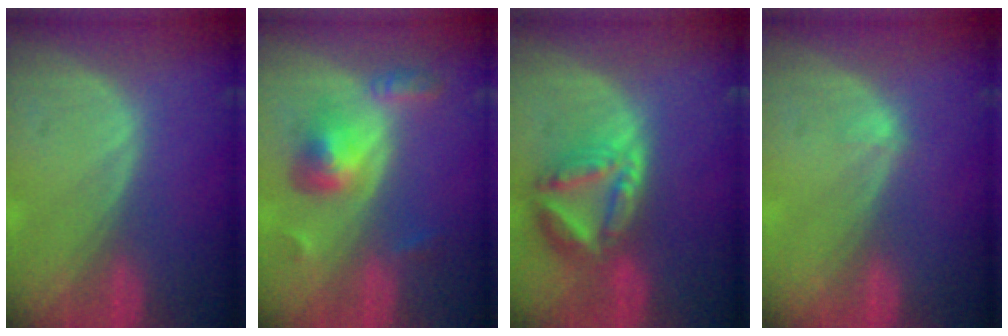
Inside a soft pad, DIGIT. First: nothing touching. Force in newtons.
{"total": 6.2, "press": 5.5, "slide": 2.8}
{"total": 8.1, "press": 7.0, "slide": 4.0}
{"total": 0.8, "press": 0.6, "slide": 0.5}